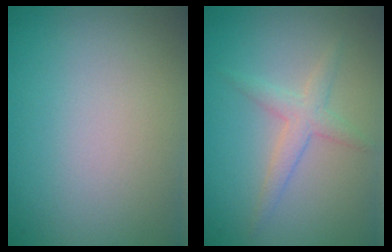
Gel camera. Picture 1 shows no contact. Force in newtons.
{"total": 2.2, "press": 2.2, "slide": 0.1}